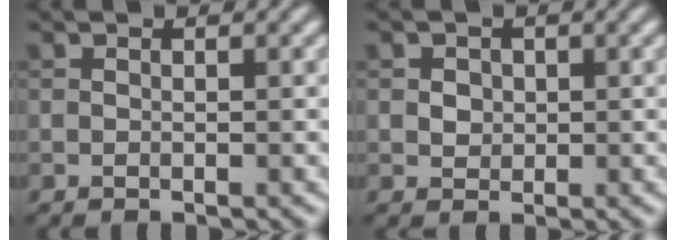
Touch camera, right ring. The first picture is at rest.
{"total": 1.5, "force": [0.3, 1.3, 0.7], "torque": [-0.008, 0.003, 0.007]}